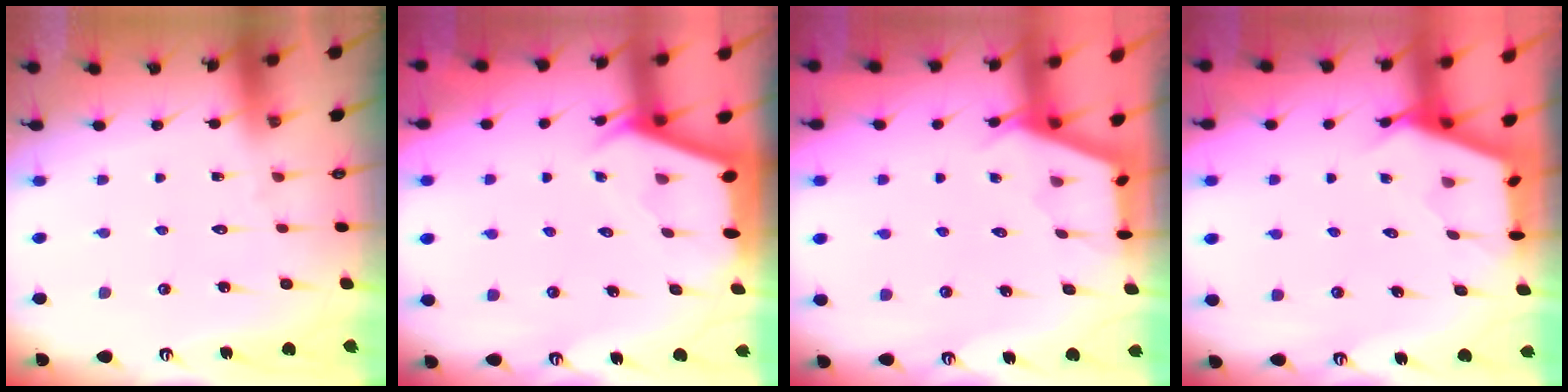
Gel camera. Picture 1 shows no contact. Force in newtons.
{"total": 2.3, "press": 2.3, "slide": 0.3}
{"total": 2.8, "press": 2.8, "slide": 0.3}
{"total": 2.6, "press": 2.6, "slide": 0.3}